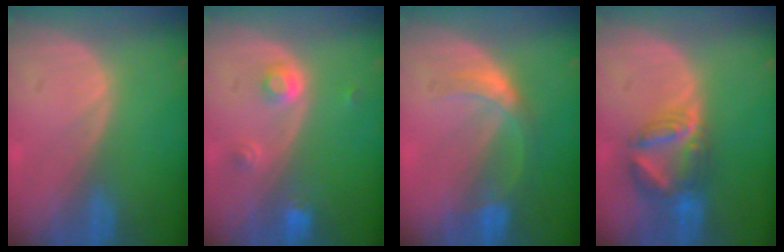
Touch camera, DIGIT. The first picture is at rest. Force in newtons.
{"total": 3.1, "press": 2.8, "slide": 1.2}
{"total": 5.3, "press": 4.8, "slide": 2.2}
{"total": 6.8, "press": 6.6, "slide": 1.7}